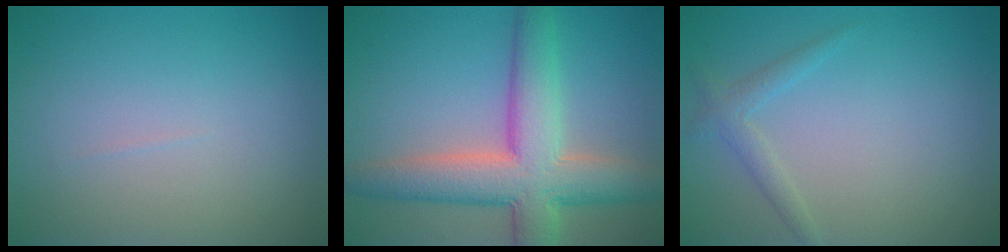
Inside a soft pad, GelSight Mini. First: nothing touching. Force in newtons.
{"total": 8.6, "press": 8.6, "slide": 0.5}
{"total": 1.5, "press": 1.5, "slide": 0.1}